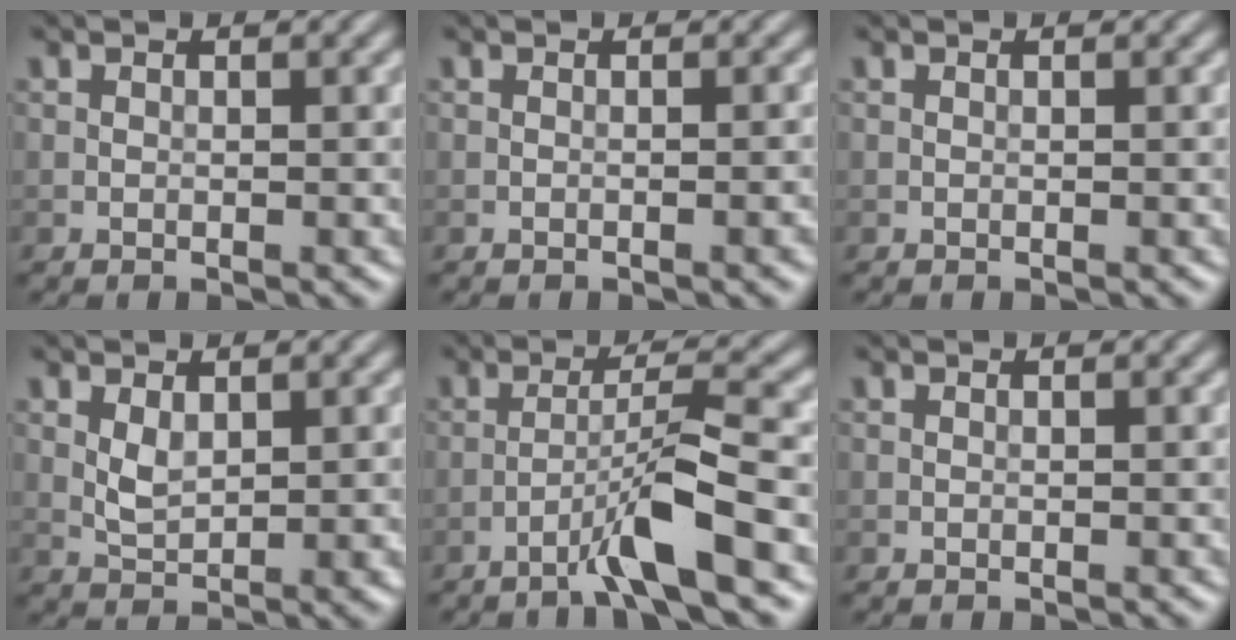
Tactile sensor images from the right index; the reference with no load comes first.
{"total": 1.3, "force": [-0.5, 0.3, 1.2], "torque": [-0.012, 0.000, -0.009]}
{"total": 0.0}
{"total": 2.1, "force": [0.6, 1.1, 1.7], "torque": [-0.036, -0.004, 0.018]}
{"total": 5.0, "force": [-2.8, -0.1, 4.2], "torque": [-0.073, 0.020, -0.058]}
{"total": 0.0}